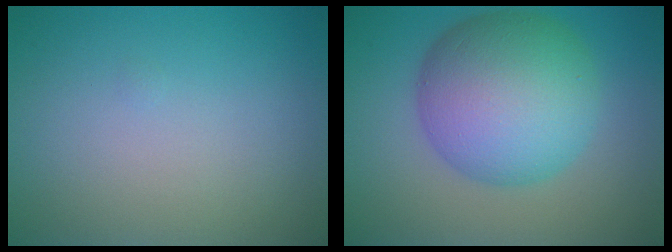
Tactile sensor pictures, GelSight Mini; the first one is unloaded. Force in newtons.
{"total": 10.6, "press": 10.6, "slide": 0.1}